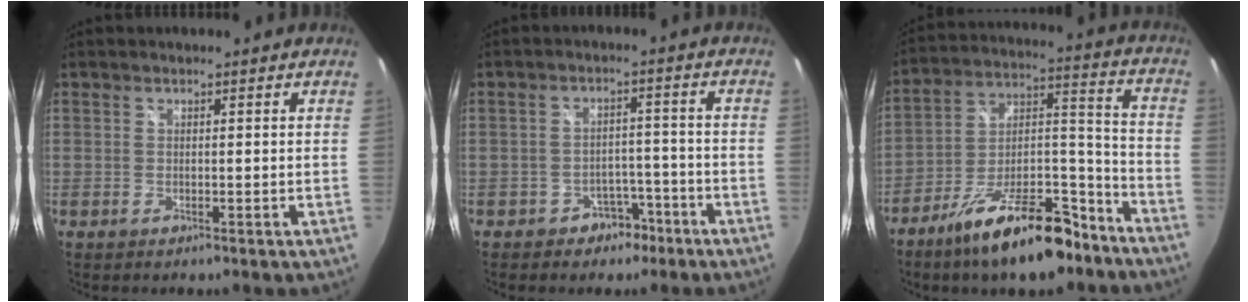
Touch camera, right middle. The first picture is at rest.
{"total": 5.1, "force": [-3.4, 3.5, 1.4], "torque": [-0.030, 0.017, -0.041]}
{"total": 19.3, "force": [-13.3, 7.0, 12.1], "torque": [-0.198, 0.021, -0.207]}